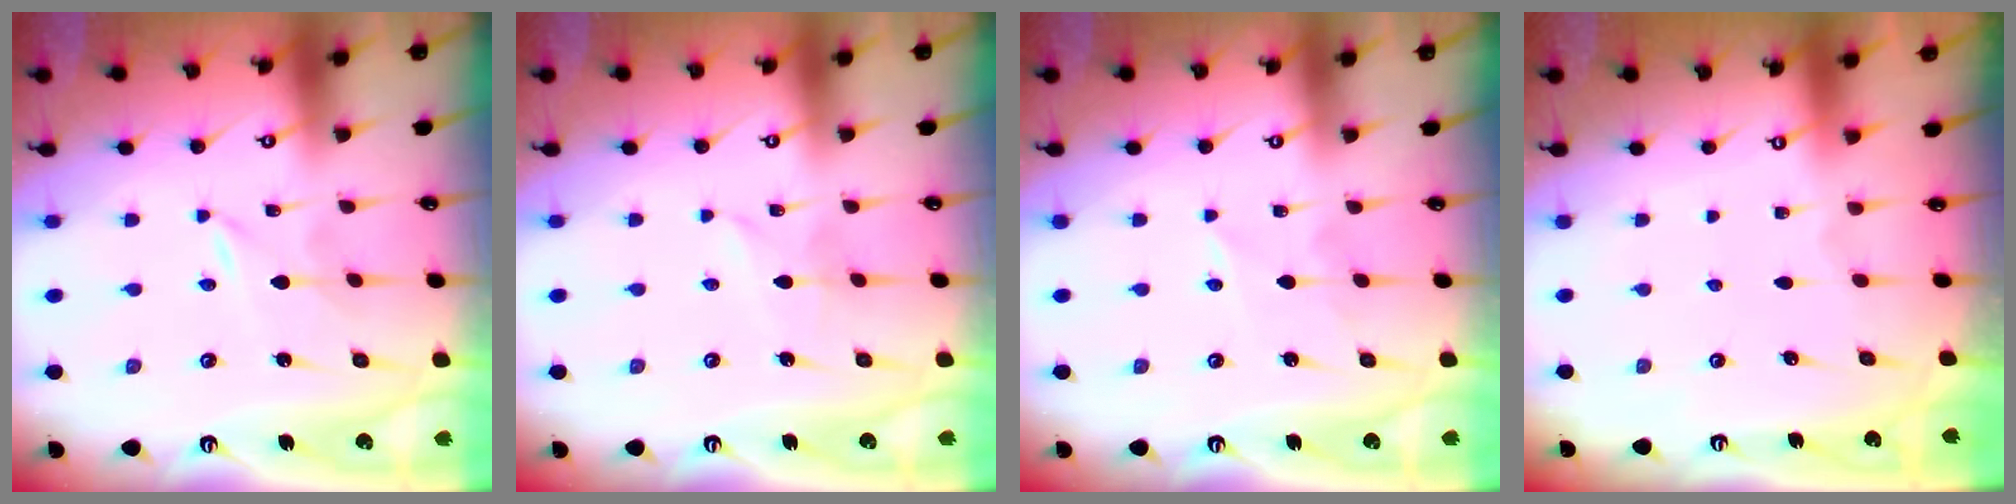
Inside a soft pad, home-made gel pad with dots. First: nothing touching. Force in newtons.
{"total": 1.6, "press": 1.6, "slide": 0.2}
{"total": 3.2, "press": 3.1, "slide": 0.3}
{"total": 0.0}